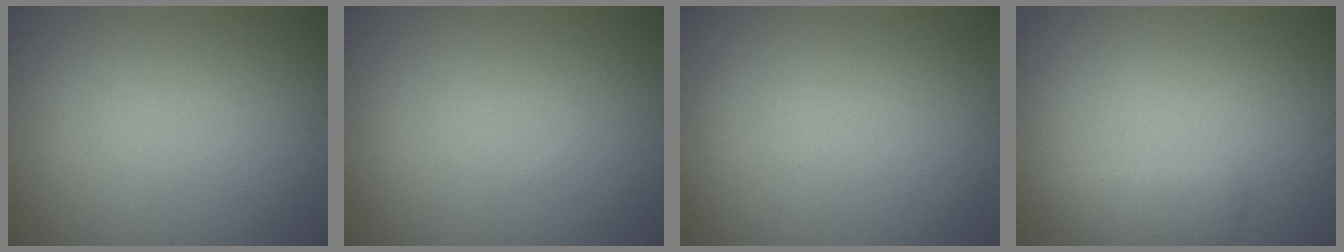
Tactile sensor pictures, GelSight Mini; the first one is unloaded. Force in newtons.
{"total": 0.0}
{"total": 0.0}
{"total": 1.8, "press": 1.8, "slide": 0.2}